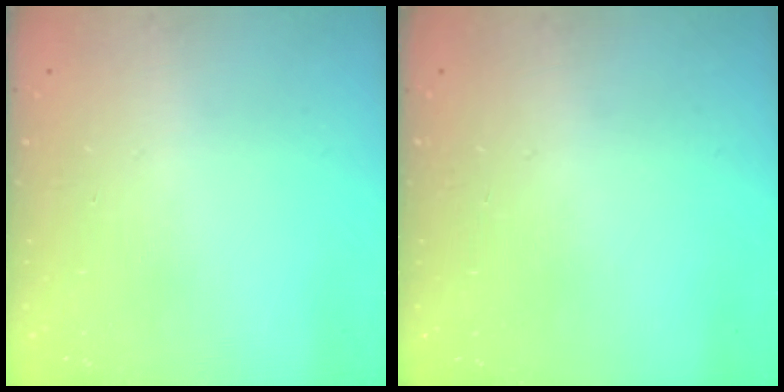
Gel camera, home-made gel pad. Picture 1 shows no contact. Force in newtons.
{"total": 0.0}